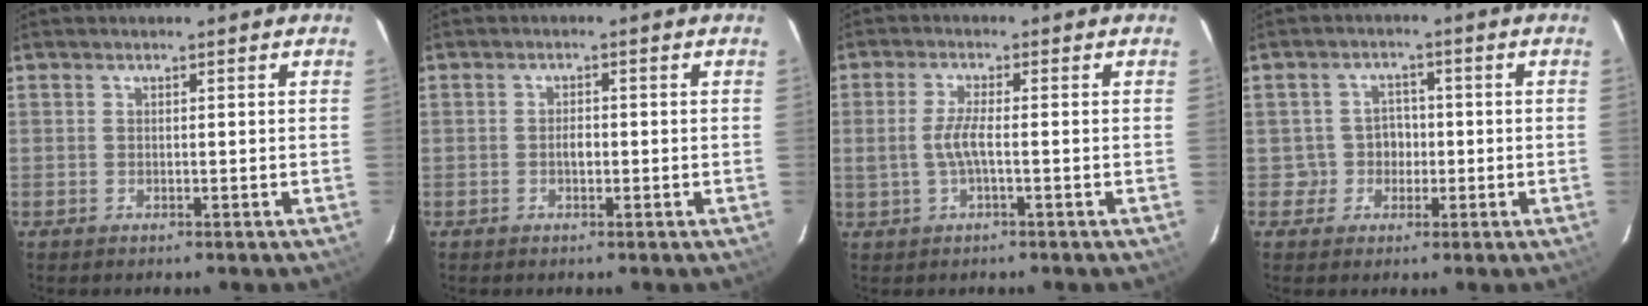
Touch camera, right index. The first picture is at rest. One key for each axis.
{"total": 1.6, "fx": -0.3, "fy": 0.9, "fz": 1.3, "tx": -0.024, "ty": 0.004, "tz": -0.007}
{"total": 3.9, "fx": -0.7, "fy": 0.5, "fz": 3.8, "tx": -0.077, "ty": 0.000, "tz": -0.010}
{"total": 3.9, "fx": -0.8, "fy": 3.8, "fz": 0.2, "tx": 0.005, "ty": 0.023, "tz": -0.010}